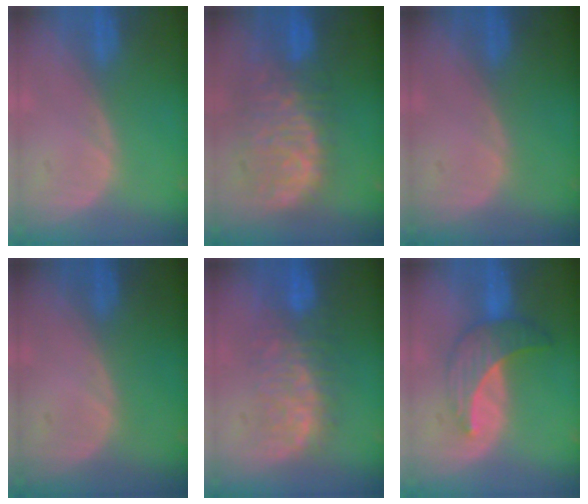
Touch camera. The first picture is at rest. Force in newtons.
{"total": 11.0, "press": 9.5, "slide": 5.5}
{"total": 0.0}
{"total": 0.0}
{"total": 7.9, "press": 7.7, "slide": 1.8}
{"total": 7.3, "press": 6.6, "slide": 3.2}